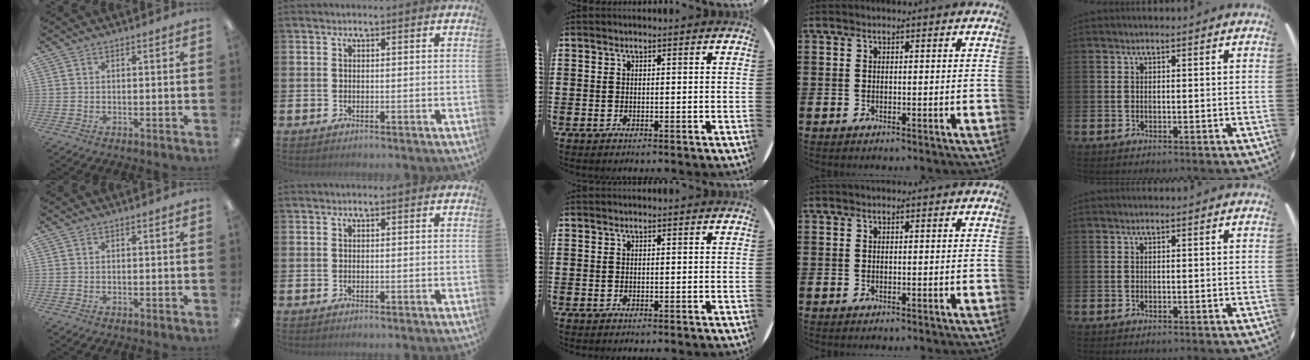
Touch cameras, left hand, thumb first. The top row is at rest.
{}